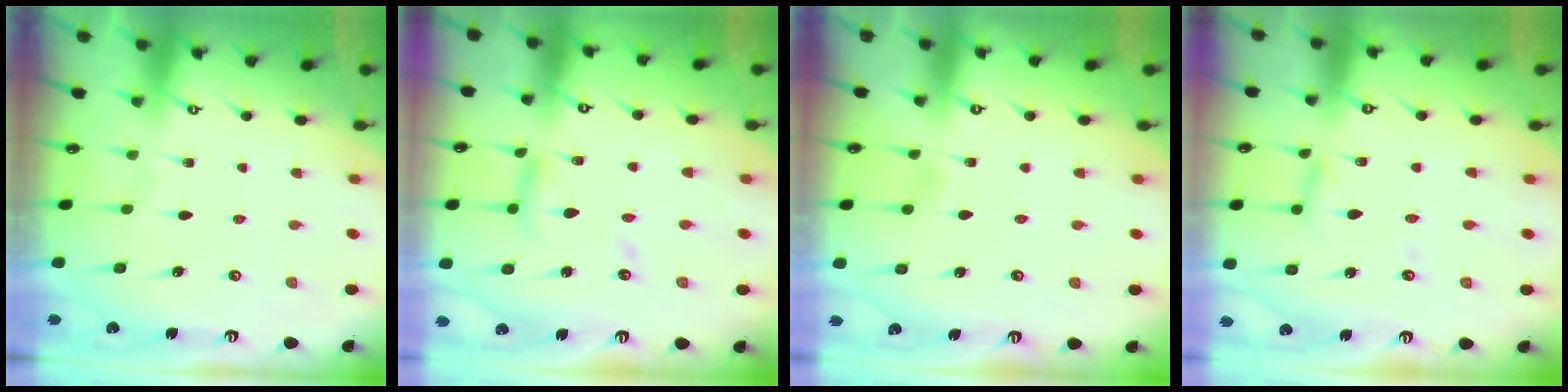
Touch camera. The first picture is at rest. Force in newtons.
{"total": 8.0, "press": 8.0, "slide": 0.7}
{"total": 2.9, "press": 2.9, "slide": 0.3}
{"total": 2.7, "press": 2.7, "slide": 0.1}